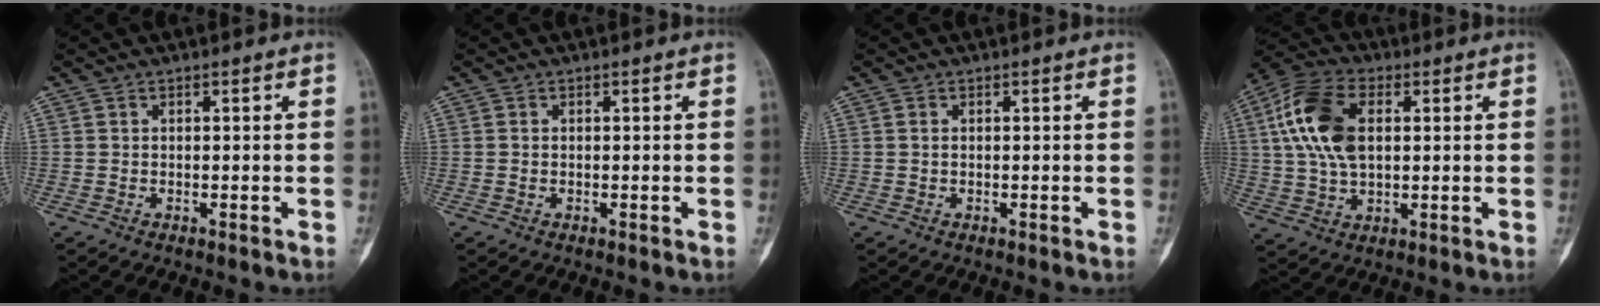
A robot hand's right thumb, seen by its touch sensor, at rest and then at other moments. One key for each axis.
{"total": 0.0}
{"total": 0.7, "fx": 0.1, "fy": 0.5, "fz": 0.5, "tx": -0.011, "ty": 0.002, "tz": 0.003}
{"total": 14.4, "fx": 3.1, "fy": 8.3, "fz": 11.3, "tx": -0.229, "ty": 0.013, "tz": 0.055}